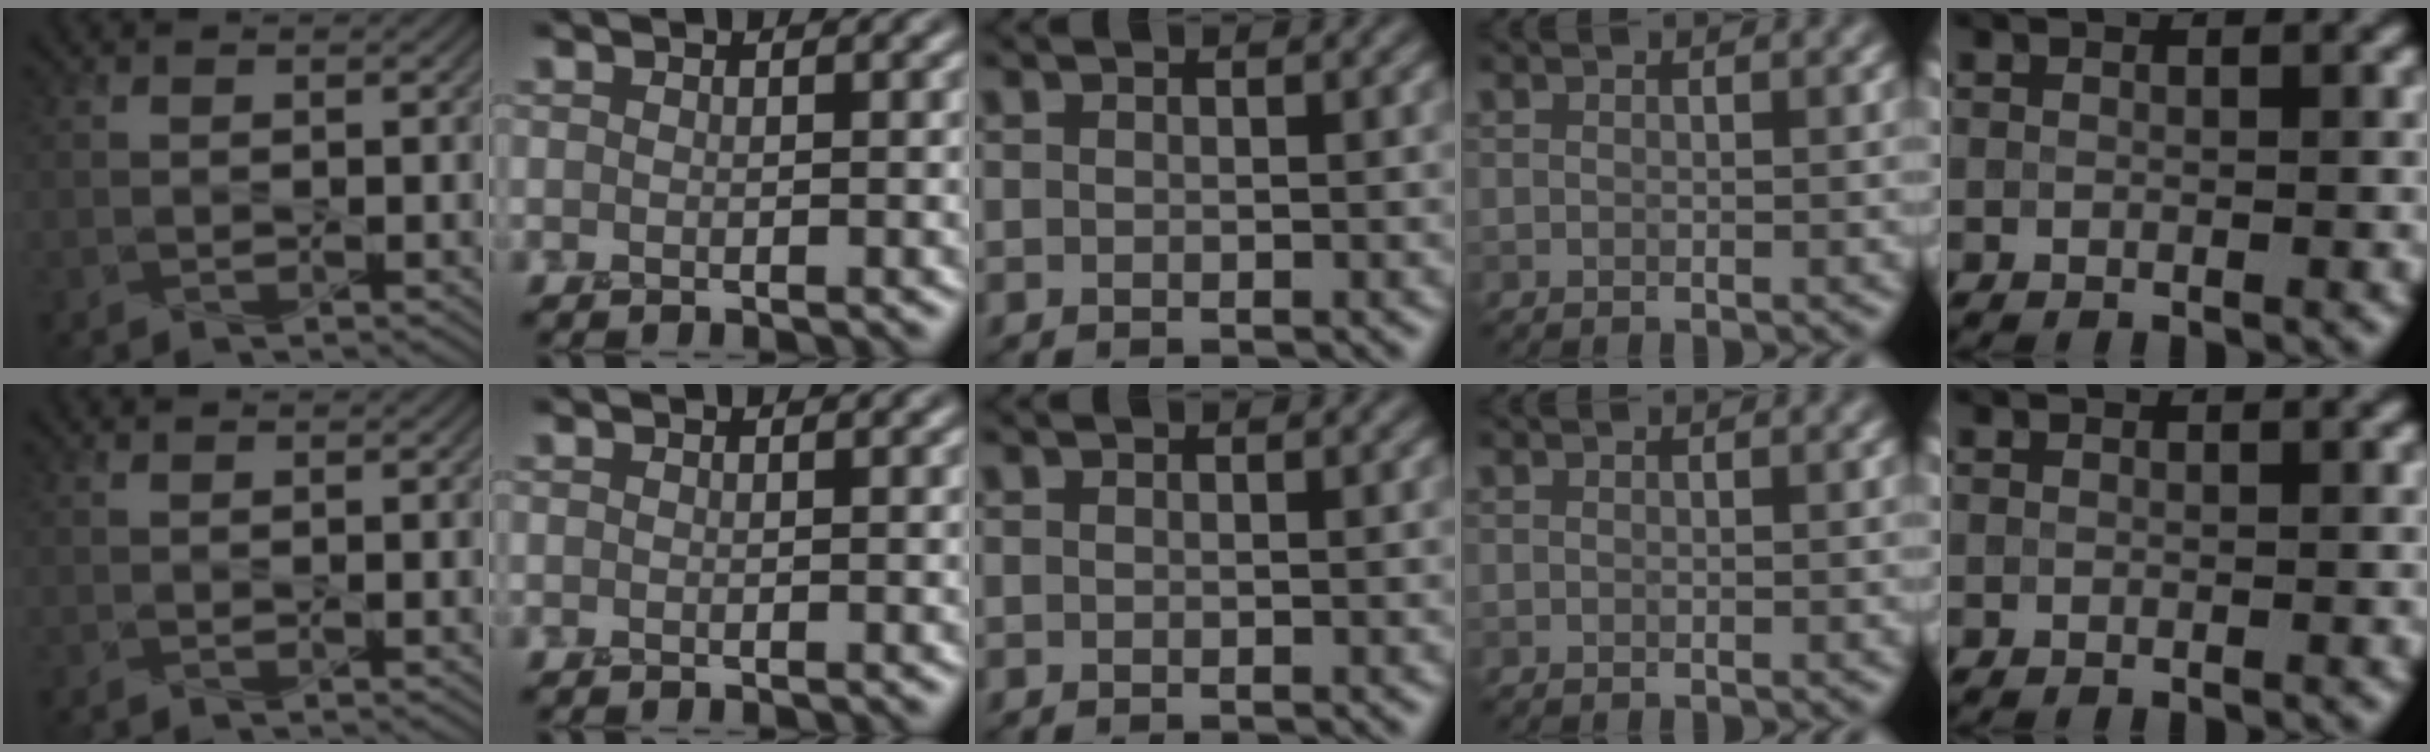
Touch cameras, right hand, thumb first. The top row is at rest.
{"thumb": {"total": 0.5, "force": [0.5, 0.0, 0.3], "torque": [-0.006, 0.003, 0.009]}}